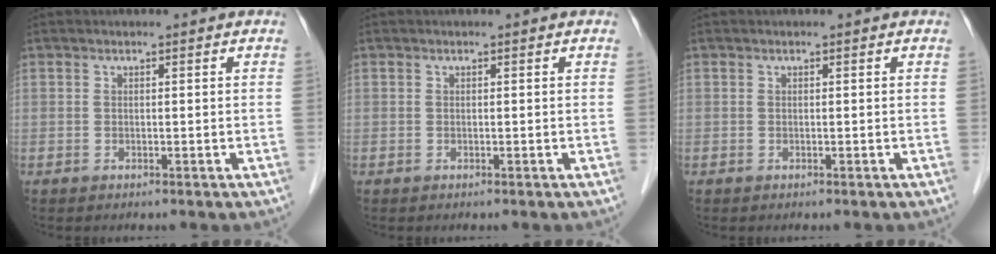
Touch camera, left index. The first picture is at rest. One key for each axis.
{"total": 0.0}
{"total": 0.0}